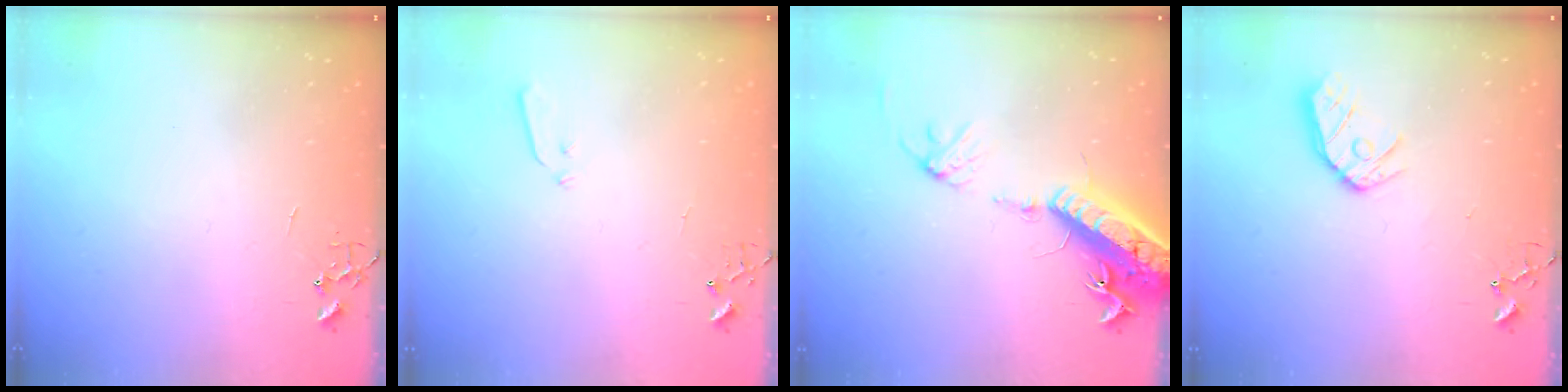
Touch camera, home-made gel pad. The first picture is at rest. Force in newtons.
{"total": 3.5, "press": 3.4, "slide": 0.6}
{"total": 18.2, "press": 17.7, "slide": 4.2}
{"total": 10.8, "press": 10.8, "slide": 0.9}